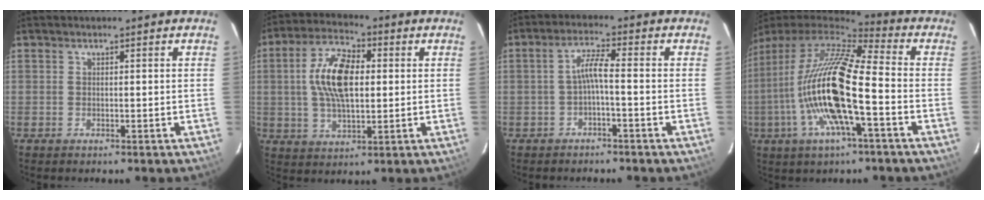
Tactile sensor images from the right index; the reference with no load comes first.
{"total": 12.3, "force": [1.4, 6.0, 10.6], "torque": [-0.204, 0.017, 0.023]}
{"total": 3.5, "force": [-1.4, 0.0, 3.3], "torque": [-0.070, 0.009, -0.025]}
{"total": 19.1, "force": [-4.4, 3.5, 18.2], "torque": [-0.332, -0.023, -0.090]}